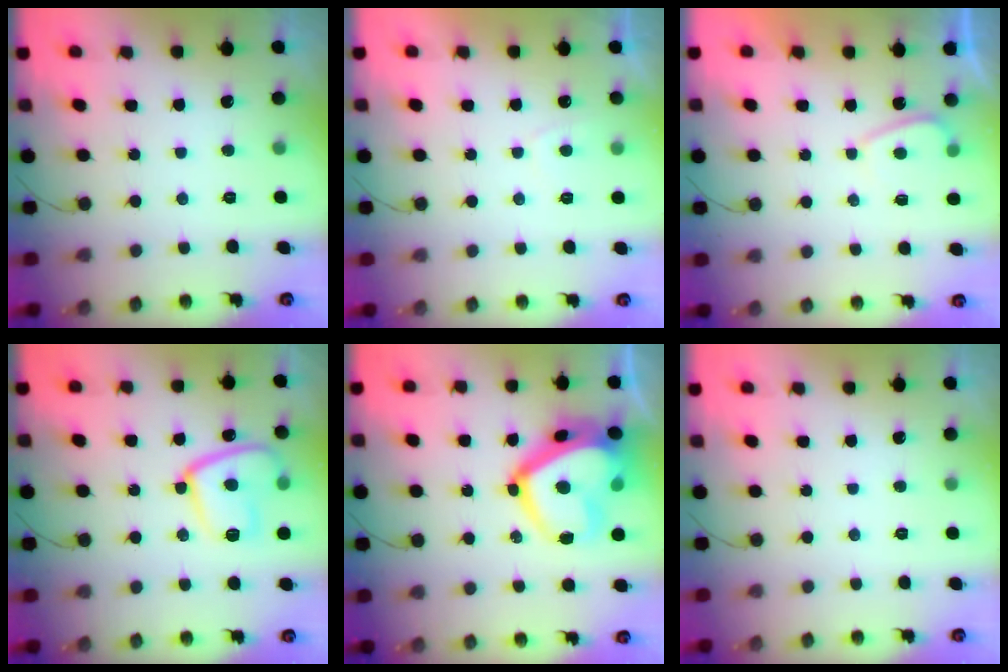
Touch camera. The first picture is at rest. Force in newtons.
{"total": 1.0, "press": 0.8, "slide": 0.6}
{"total": 1.2, "press": 1.0, "slide": 0.6}
{"total": 14.4, "press": 14.3, "slide": 1.3}
{"total": 21.1, "press": 21.0, "slide": 2.1}
{"total": 0.0}